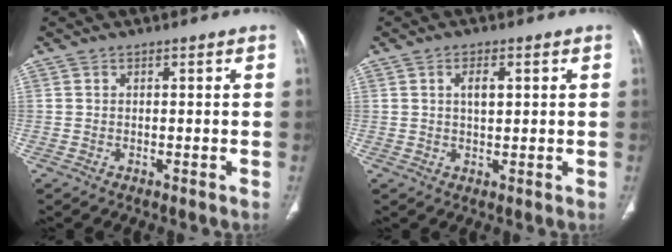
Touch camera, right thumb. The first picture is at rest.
{"total": 3.5, "force": [1.1, 1.5, 3.0], "torque": [-0.051, -0.002, 0.020]}